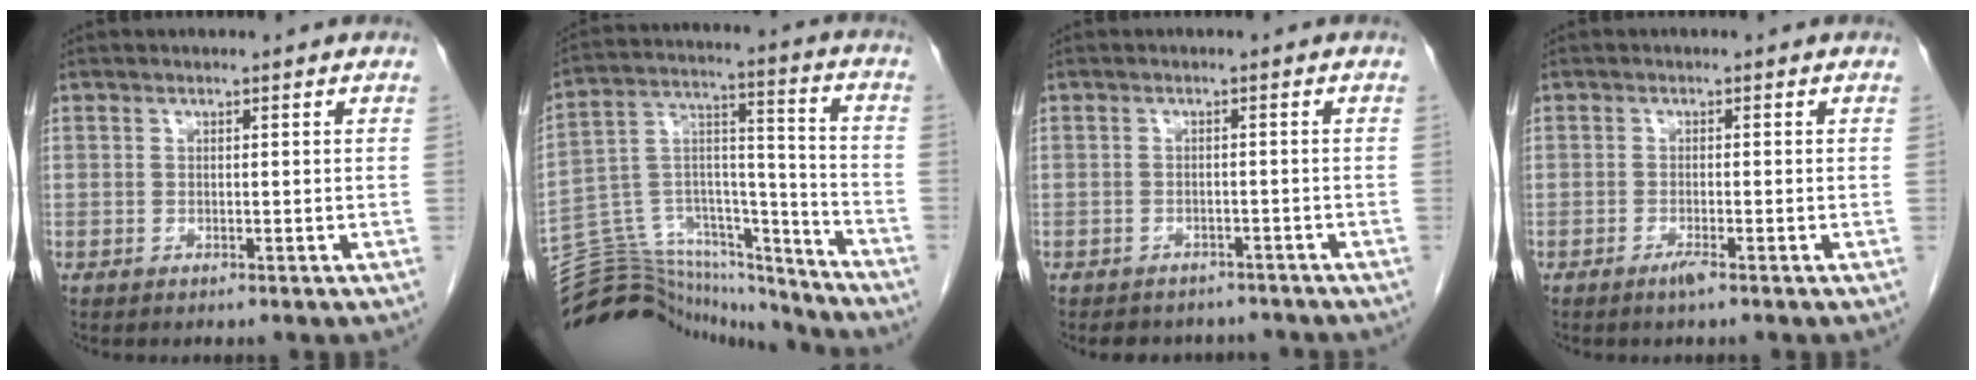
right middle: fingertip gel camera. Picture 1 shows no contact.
{"total": 22.5, "force": [-21.5, 5.2, 4.2], "torque": [-0.102, 0.053, -0.338]}
{"total": 6.2, "force": [-5.5, 2.7, 0.9], "torque": [-0.008, 0.006, -0.063]}
{"total": 1.5, "force": [-1.1, -0.1, 1.1], "torque": [-0.023, -0.002, -0.020]}